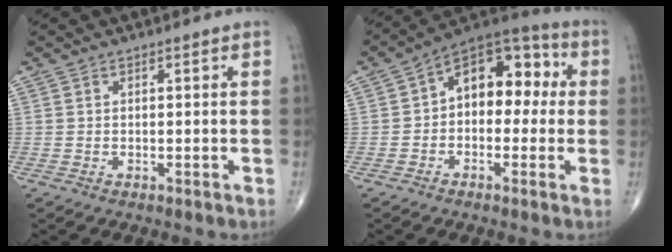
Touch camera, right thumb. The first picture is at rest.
{"total": 13.2, "force": [1.0, 8.5, 10.0], "torque": [-0.099, 0.045, -0.005]}